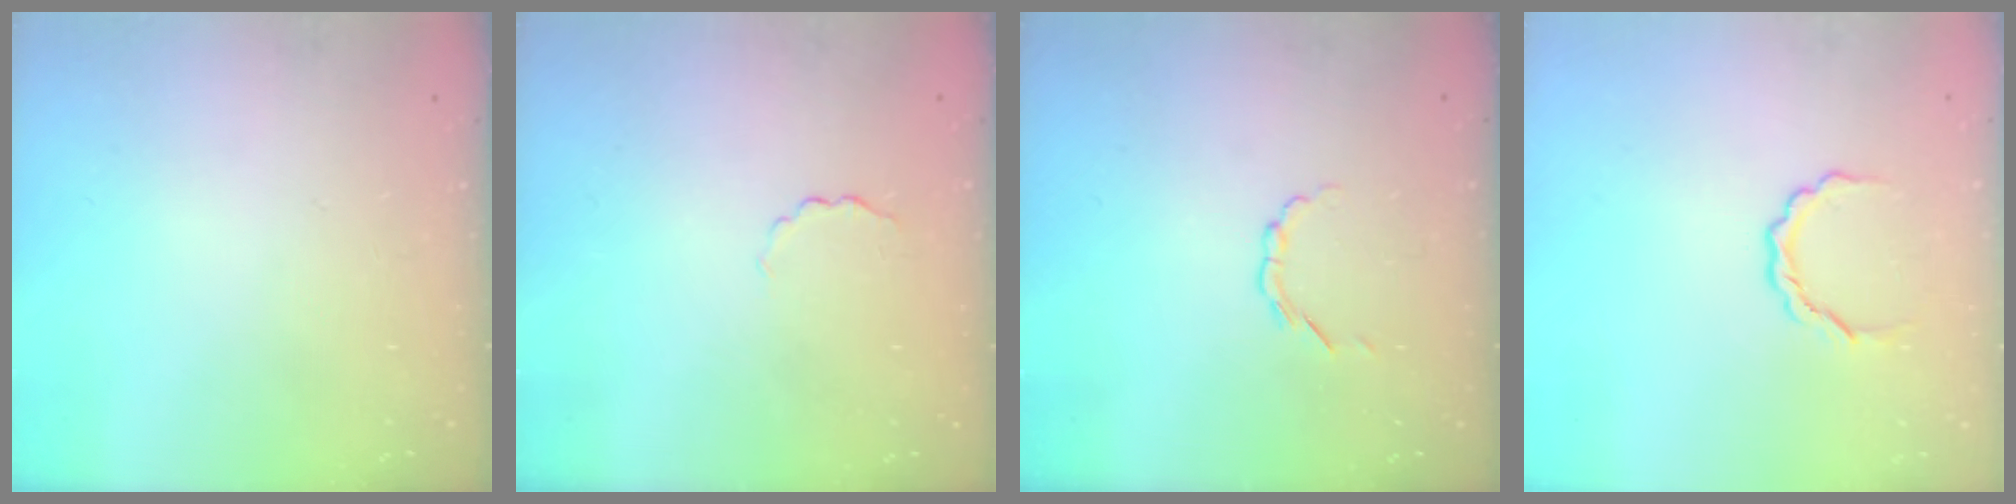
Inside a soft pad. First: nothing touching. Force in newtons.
{"total": 2.0, "press": 1.9, "slide": 0.5}
{"total": 2.1, "press": 2.0, "slide": 0.7}
{"total": 3.4, "press": 3.4, "slide": 0.2}